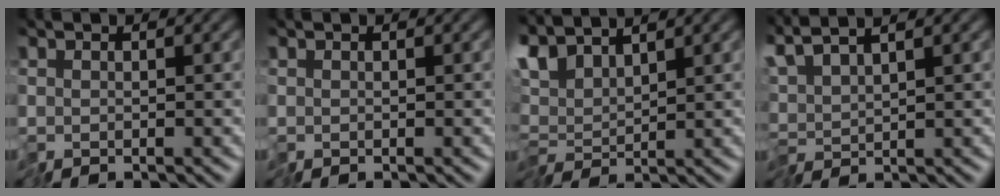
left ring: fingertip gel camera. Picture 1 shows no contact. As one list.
[{"total": 0.0}, {"total": 3.7, "force": [2.3, 1.2, 2.7], "torque": [-0.066, 0.012, 0.036]}, {"total": 4.1, "force": [3.0, 0.3, 2.9], "torque": [-0.064, 0.020, 0.049]}]